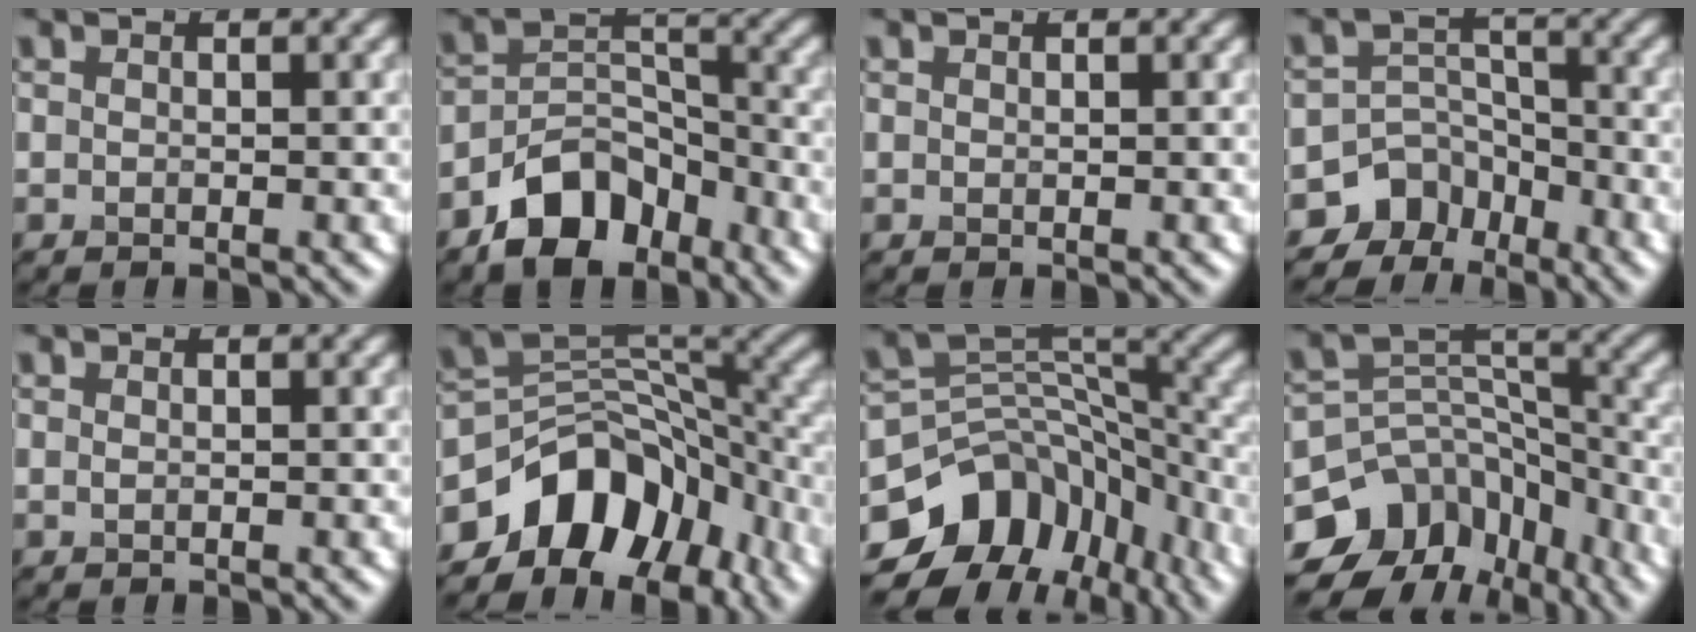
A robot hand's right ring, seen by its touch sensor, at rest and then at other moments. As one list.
[{"total": 7.2, "force": [-4.8, 4.1, 3.4], "torque": [-0.049, 0.002, -0.094]}, {"total": 0.0}, {"total": 6.5, "force": [-4.9, 4.1, 1.0], "torque": [0.008, 0.001, -0.078]}, {"total": 0.0}, {"total": 10.4, "force": [-6.1, 6.7, 5.1], "torque": [-0.068, 0.009, -0.117]}, {"total": 12.3, "force": [-6.6, 8.5, 6.0], "torque": [-0.115, 0.007, -0.104]}, {"total": 12.9, "force": [-8.2, 9.1, 4.3], "torque": [-0.080, 0.014, -0.105]}]